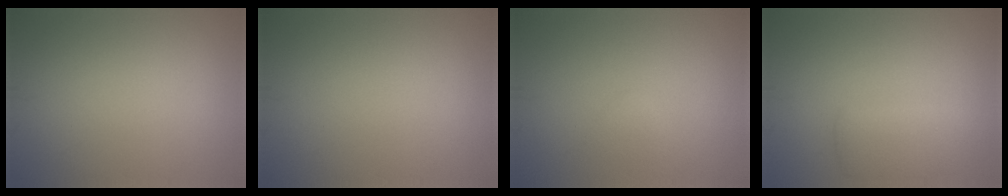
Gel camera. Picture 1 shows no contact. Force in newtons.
{"total": 0.0}
{"total": 0.9, "press": 0.9, "slide": 0.1}
{"total": 2.8, "press": 2.8, "slide": 0.2}